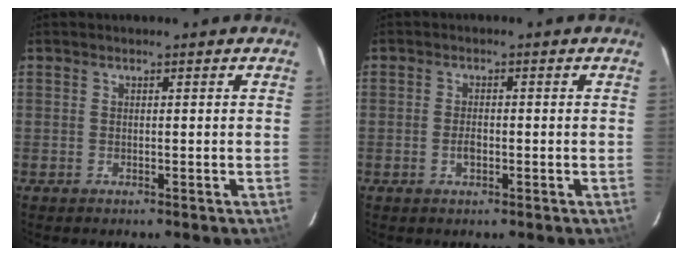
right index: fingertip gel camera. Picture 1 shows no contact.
{"total": 2.2, "force": [-0.8, 1.1, 1.7], "torque": [-0.035, 0.001, -0.013]}